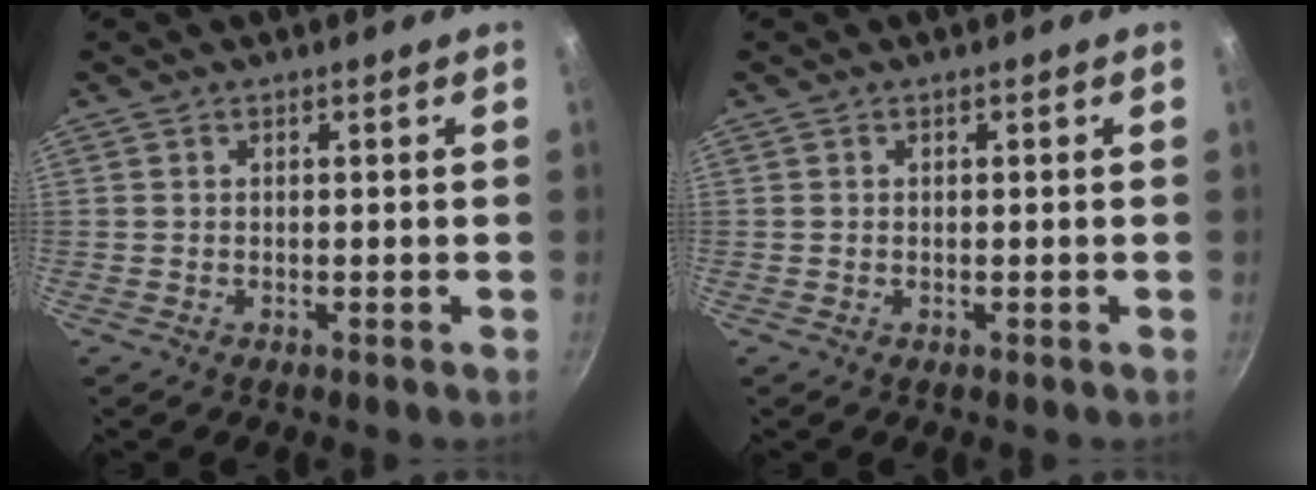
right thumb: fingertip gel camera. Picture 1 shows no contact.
{"total": 0.0}